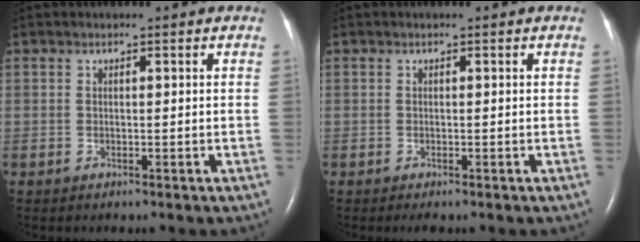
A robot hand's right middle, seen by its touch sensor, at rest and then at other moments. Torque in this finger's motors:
{"motor_torque": [0.15, -0.07, -0.03, 0.00]}